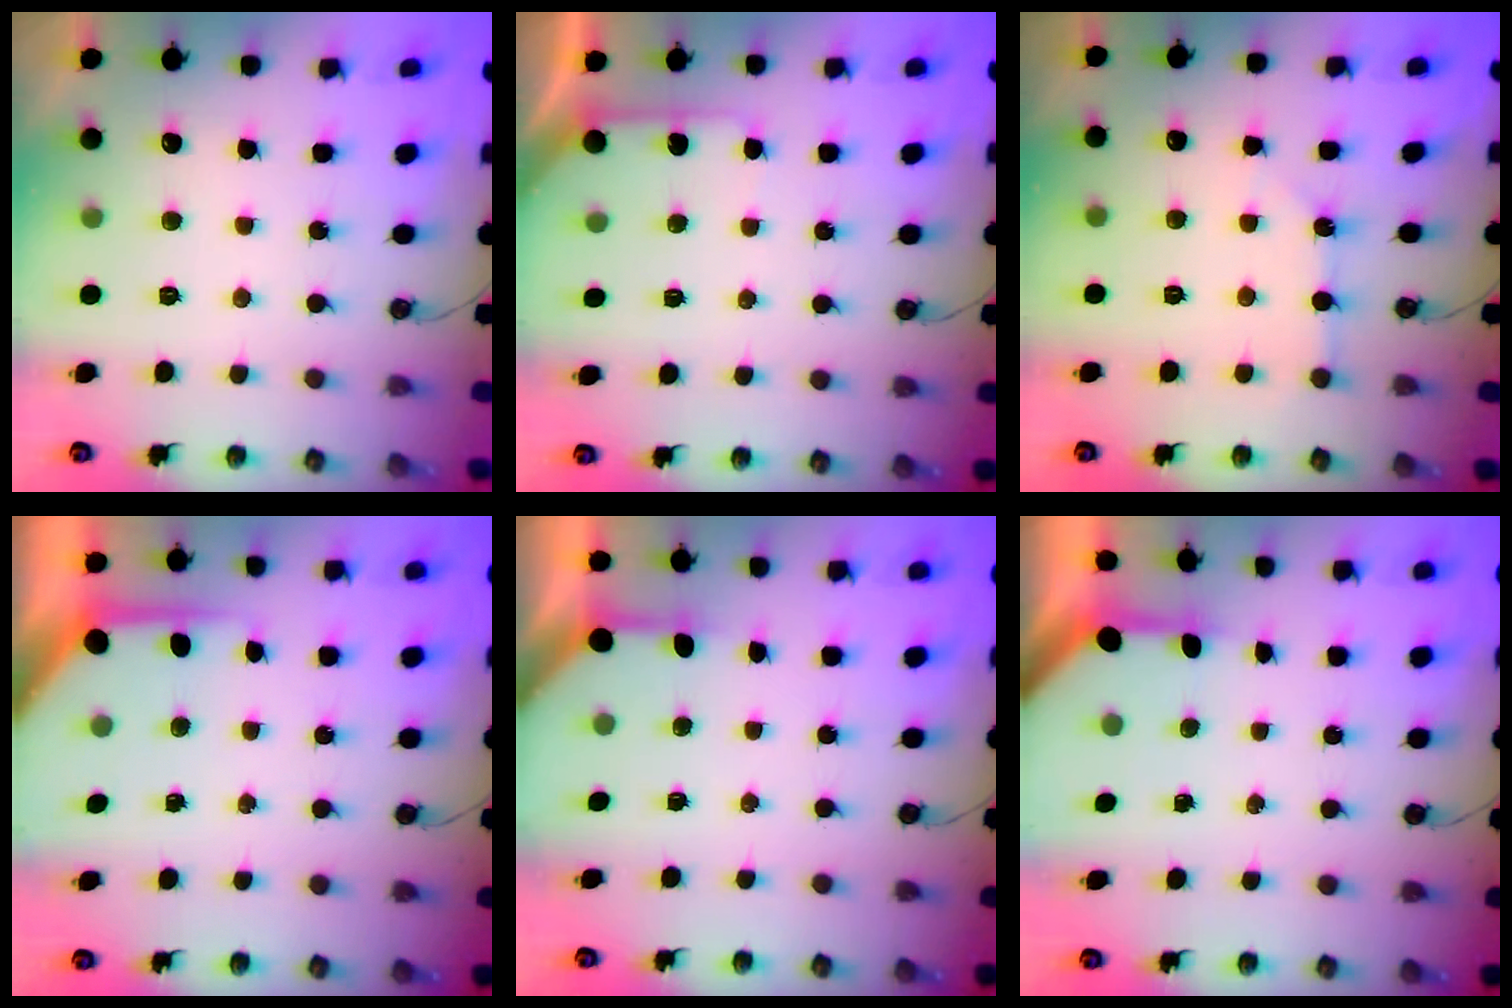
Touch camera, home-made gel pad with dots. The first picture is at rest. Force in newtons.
{"total": 5.4, "press": 5.4, "slide": 0.4}
{"total": 2.2, "press": 2.2, "slide": 0.4}
{"total": 7.1, "press": 7.1, "slide": 0.5}
{"total": 2.7, "press": 2.6, "slide": 0.3}
{"total": 3.4, "press": 3.3, "slide": 0.4}